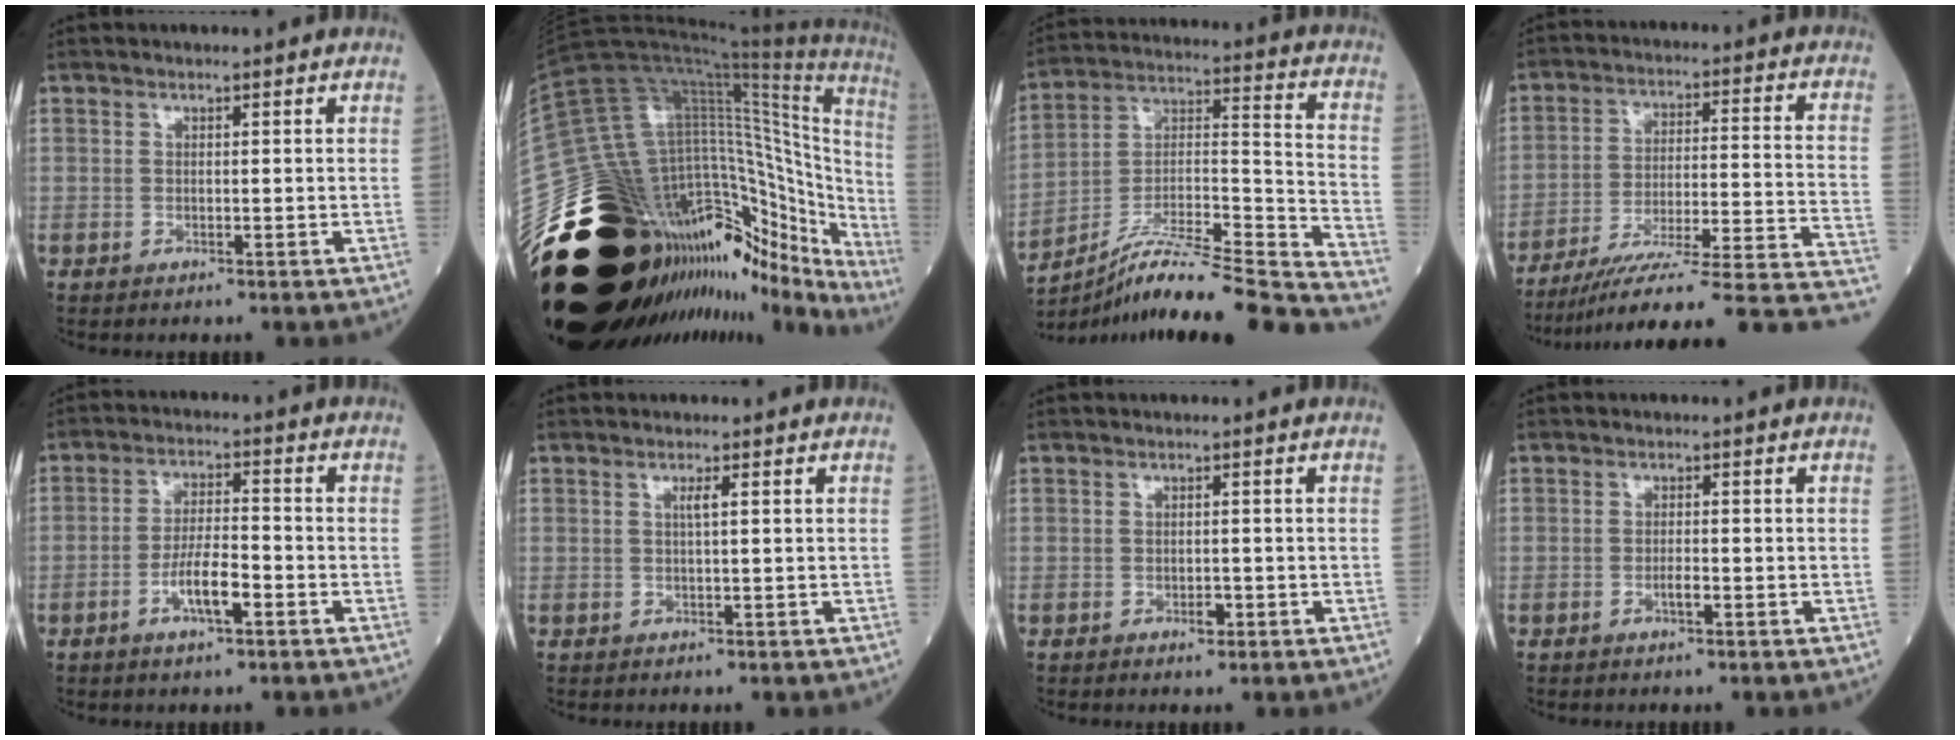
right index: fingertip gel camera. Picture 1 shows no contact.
{"total": 53.3, "force": [-34.0, 17.1, 37.3], "torque": [-0.561, -0.057, -0.495]}
{"total": 25.9, "force": [-23.2, -0.7, 11.4], "torque": [-0.148, -0.004, -0.365]}
{"total": 25.8, "force": [-21.9, 0.3, 13.5], "torque": [-0.115, -0.010, -0.312]}
{"total": 6.3, "force": [-2.7, 1.4, 5.5], "torque": [-0.106, 0.003, -0.050]}
{"total": 1.2, "force": [0.4, -0.1, 1.1], "torque": [-0.023, 0.000, 0.005]}
{"total": 1.4, "force": [-0.6, 0.7, 1.0], "torque": [-0.015, 0.000, -0.008]}
{"total": 1.6, "force": [-0.7, 0.3, 1.4], "torque": [-0.027, 0.000, -0.013]}